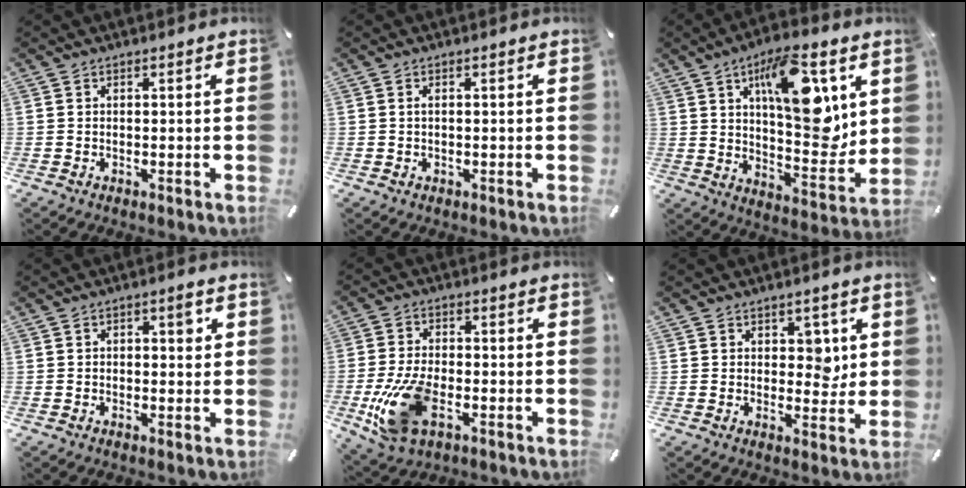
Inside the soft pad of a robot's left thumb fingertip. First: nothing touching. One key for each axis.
{"total": 0.9, "fx": 0.1, "fy": 0.5, "fz": 0.7, "tx": -0.015, "ty": 0.003, "tz": 0.001}
{"total": 18.6, "fx": 7.8, "fy": 7.5, "fz": 15.1, "tx": -0.226, "ty": -0.034, "tz": 0.123}
{"total": 3.3, "fx": 0.7, "fy": 1.7, "fz": 2.8, "tx": -0.033, "ty": 0.001, "tz": 0.003}
{"total": 13.6, "fx": -3.9, "fy": 7.8, "fz": 10.5, "tx": -0.229, "ty": -0.002, "tz": -0.068}
{"total": 5.4, "fx": 1.5, "fy": 3.8, "fz": 3.5, "tx": -0.027, "ty": -0.009, "tz": 0.016}